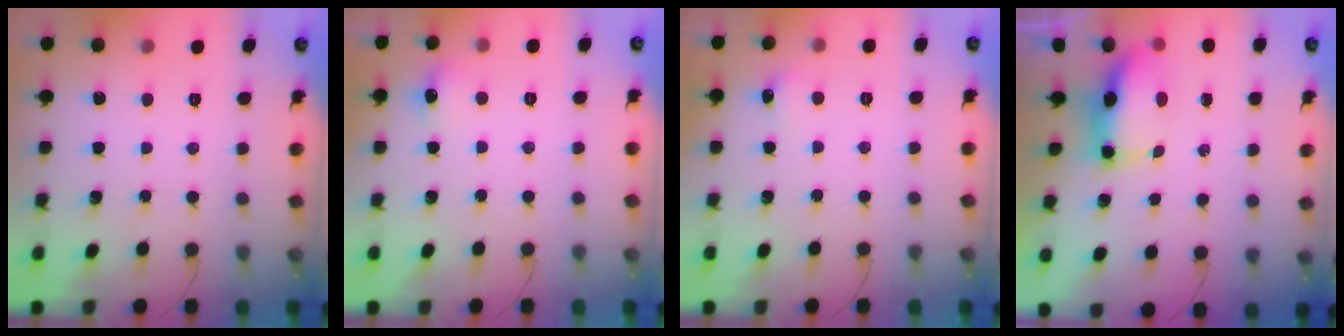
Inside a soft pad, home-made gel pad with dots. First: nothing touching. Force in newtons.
{"total": 6.3, "press": 6.1, "slide": 1.9}
{"total": 4.8, "press": 4.6, "slide": 1.4}
{"total": 10.7, "press": 8.8, "slide": 6.1}